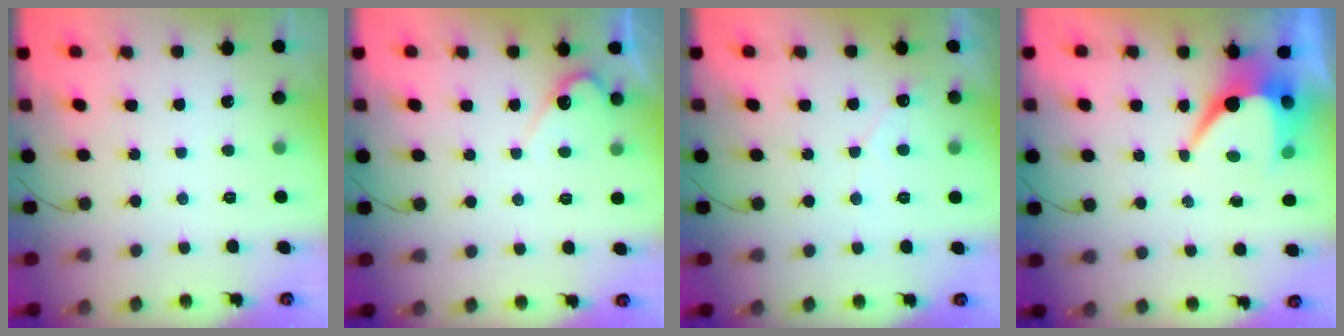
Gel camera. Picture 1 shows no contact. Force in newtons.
{"total": 3.9, "press": 3.9, "slide": 0.3}
{"total": 2.5, "press": 2.5, "slide": 0.1}
{"total": 8.7, "press": 8.7, "slide": 0.8}